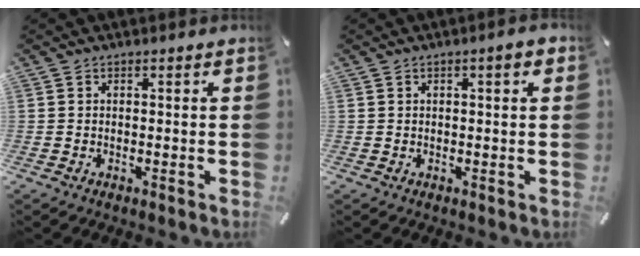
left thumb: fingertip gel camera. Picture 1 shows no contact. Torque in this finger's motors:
{"motor_torque": [0.57, 0.73, 0.20, -0.25, 0.00]}